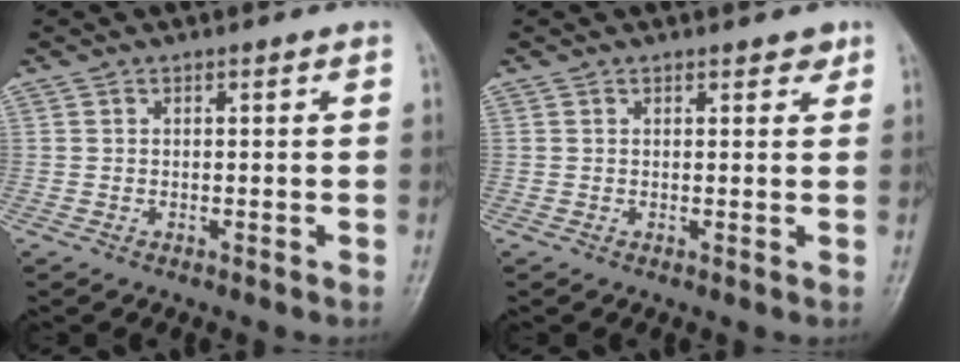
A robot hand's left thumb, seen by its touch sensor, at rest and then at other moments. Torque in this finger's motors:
{"motor_torque": [0.00, 0.22, -0.10, -0.08, 0.04]}